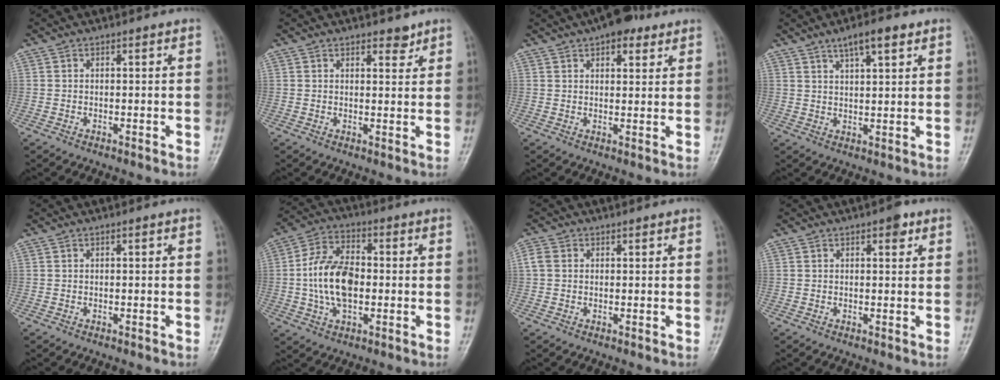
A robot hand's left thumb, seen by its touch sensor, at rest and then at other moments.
{"total": 2.5, "force": [2.0, 1.2, 1.1], "torque": [-0.001, -0.012, 0.026]}
{"total": 7.6, "force": [4.8, 3.5, 4.7], "torque": [-0.042, -0.011, 0.067]}
{"total": 6.3, "force": [3.9, 1.7, 4.7], "torque": [-0.072, -0.010, 0.066]}
{"total": 0.0}
{"total": 12.5, "force": [-0.6, 7.4, 10.0], "torque": [-0.184, 0.018, -0.015]}
{"total": 2.1, "force": [0.5, 1.6, 1.3], "torque": [-0.028, 0.004, 0.008]}
{"total": 2.5, "force": [1.3, 1.1, 1.7], "torque": [-0.015, -0.002, 0.015]}